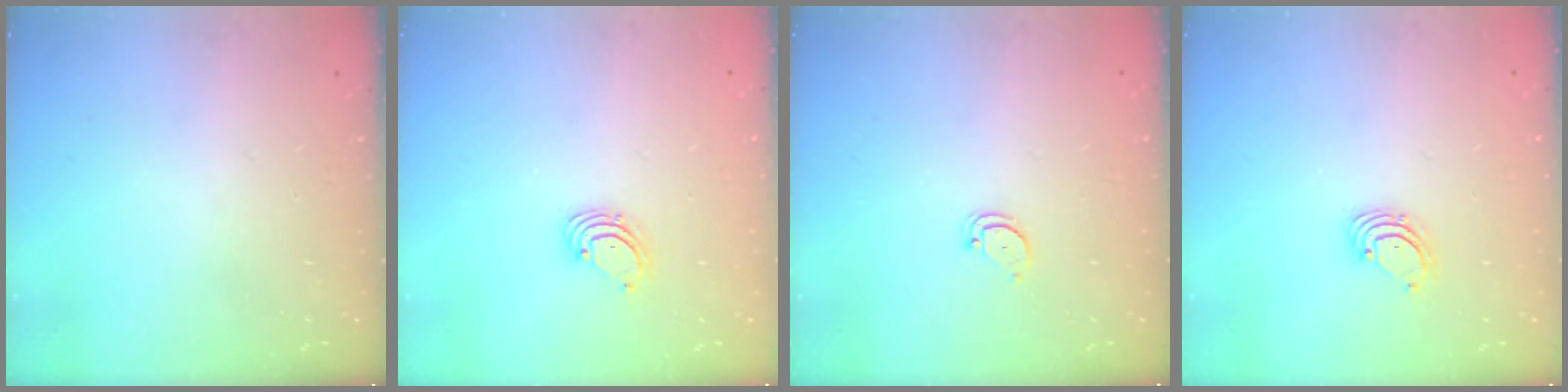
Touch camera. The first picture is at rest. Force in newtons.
{"total": 1.6, "press": 1.6, "slide": 0.1}
{"total": 2.6, "press": 2.6, "slide": 0.1}
{"total": 1.6, "press": 1.6, "slide": 0.1}